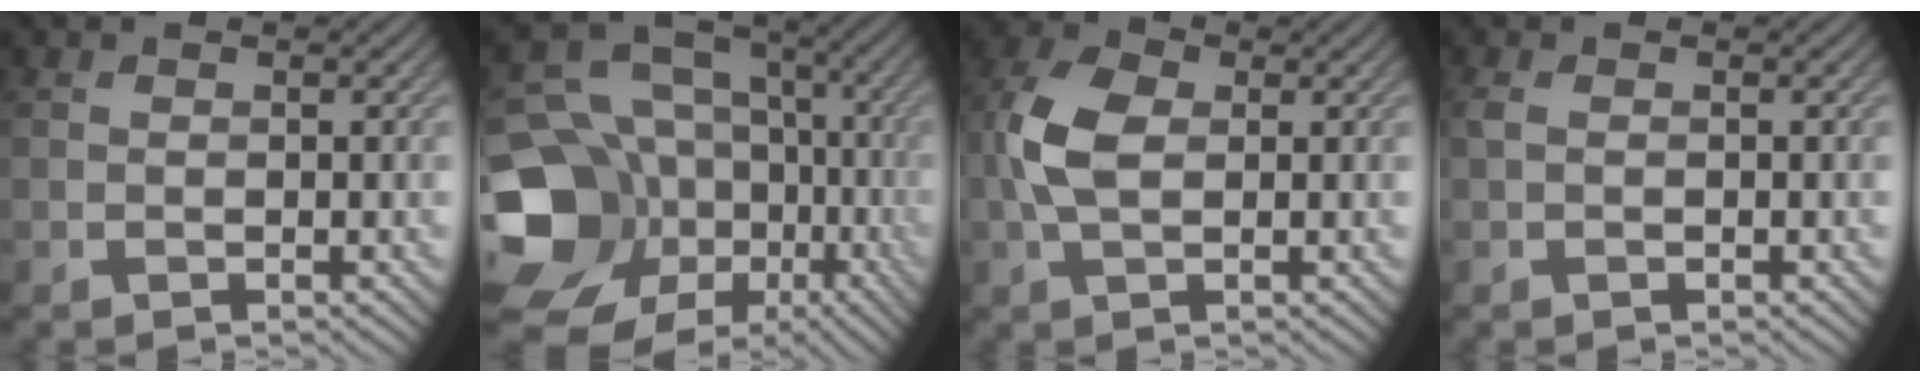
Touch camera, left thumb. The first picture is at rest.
{"total": 19.2, "force": [-4.5, 15.8, 9.9], "torque": [-0.245, -0.022, -0.035]}
{"total": 5.9, "force": [0.2, 3.2, 5.0], "torque": [-0.120, 0.006, -0.006]}
{"total": 0.8, "force": [0.1, 0.3, 0.7], "torque": [-0.023, 0.002, -0.001]}